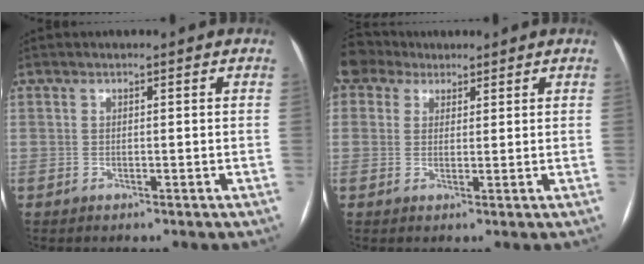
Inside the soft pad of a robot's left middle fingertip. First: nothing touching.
{"total": 3.6, "force": [3.0, 2.0, -0.4], "torque": [0.000, 0.019, 0.058]}